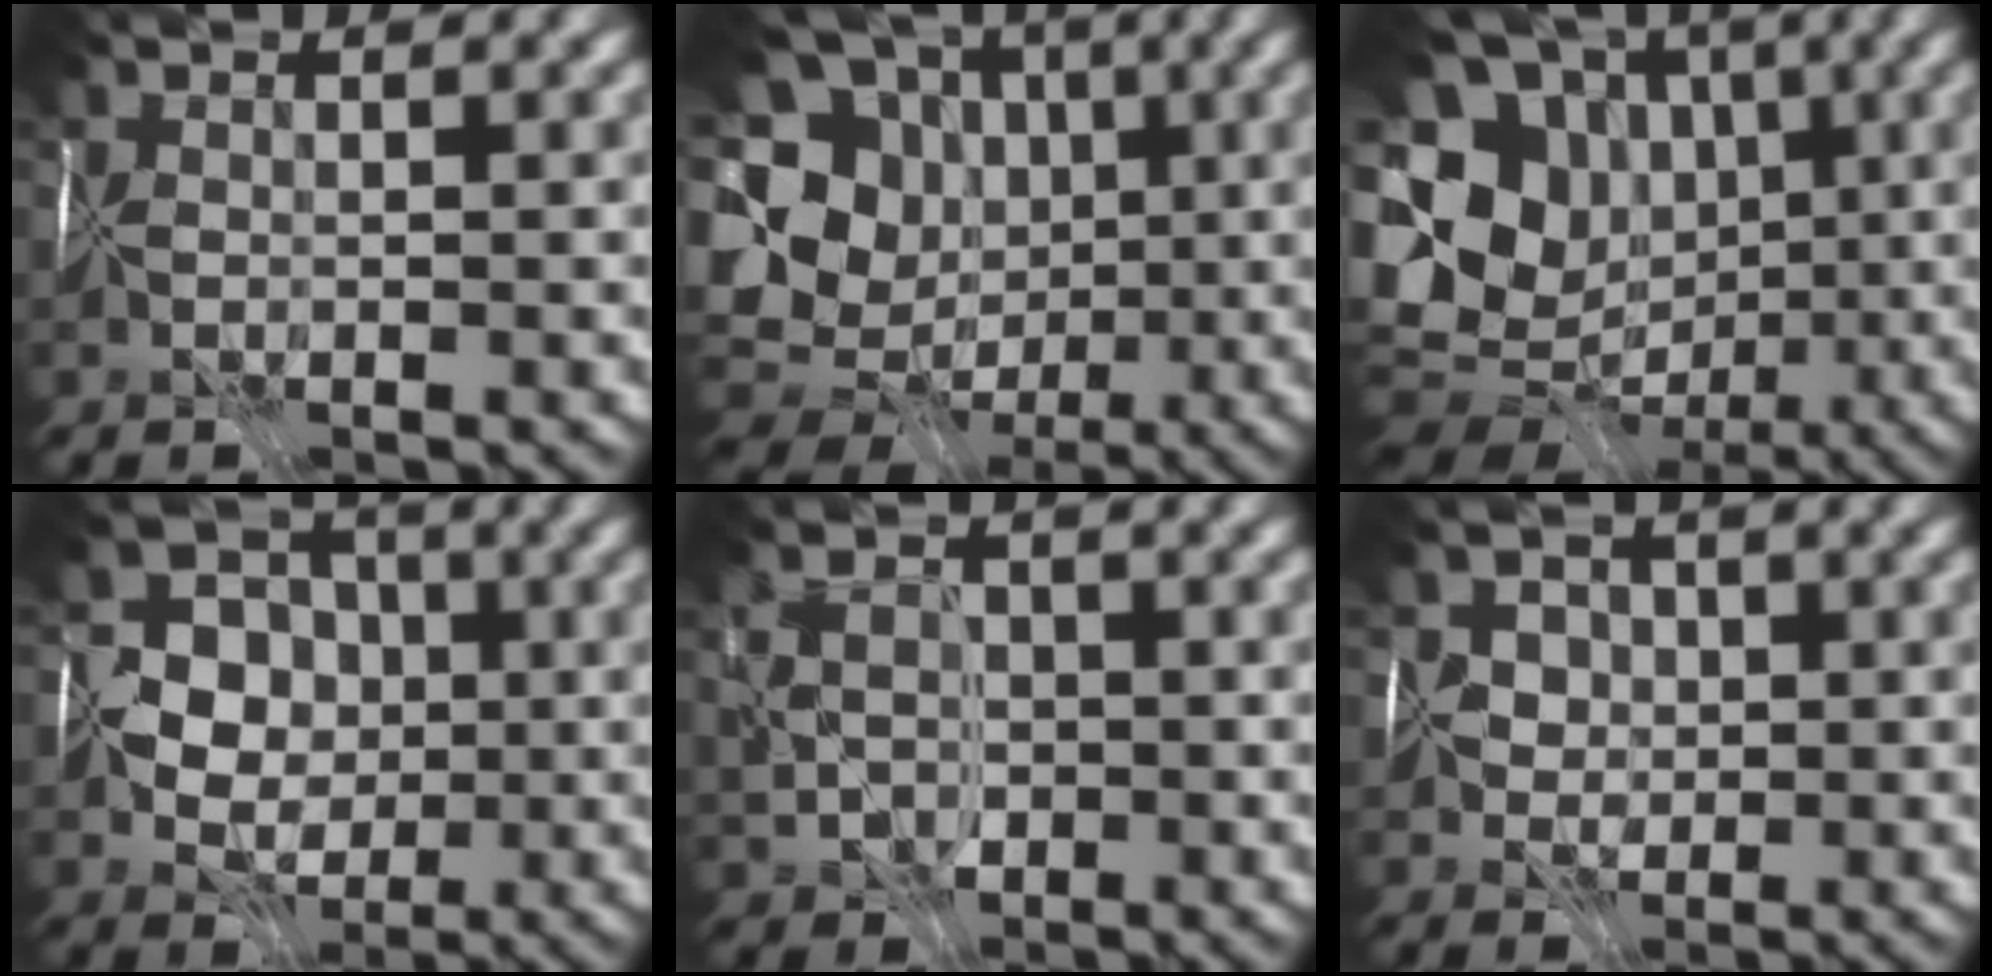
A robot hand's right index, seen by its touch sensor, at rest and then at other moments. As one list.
[{"total": 13.2, "force": [0.0, 11.7, 6.0], "torque": [-0.145, 0.008, 0.014]}, {"total": 15.5, "force": [-0.6, 13.2, 8.1], "torque": [-0.177, 0.020, -0.009]}, {"total": 5.3, "force": [-0.2, 4.8, 2.3], "torque": [-0.025, 0.005, -0.013]}, {"total": 1.9, "force": [-0.1, 1.9, 0.5], "torque": [-0.008, 0.001, 0.000]}, {"total": 2.3, "force": [0.8, 2.1, 0.2], "torque": [0.018, 0.013, 0.008]}]